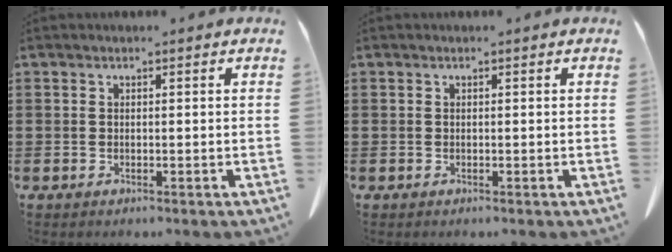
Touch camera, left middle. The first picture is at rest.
{"total": 0.0}